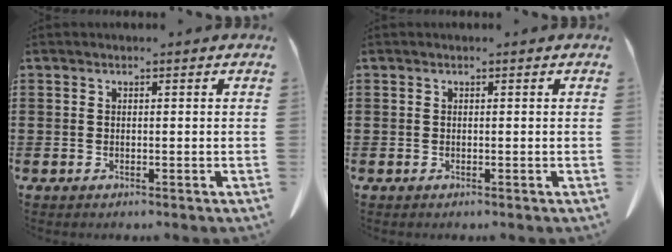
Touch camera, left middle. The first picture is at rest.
{"total": 0.0}